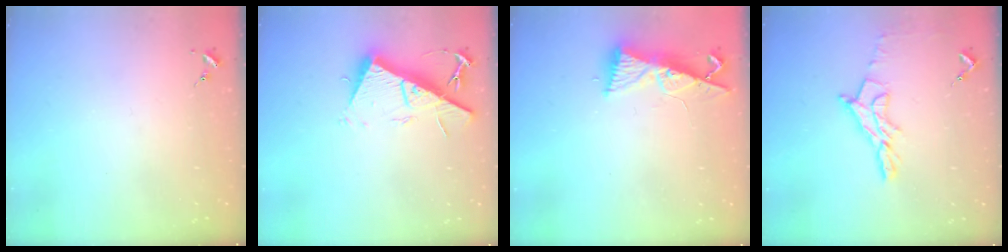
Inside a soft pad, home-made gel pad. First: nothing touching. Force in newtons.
{"total": 15.0, "press": 14.9, "slide": 0.4}
{"total": 9.0, "press": 8.9, "slide": 1.2}
{"total": 12.3, "press": 12.3, "slide": 0.9}